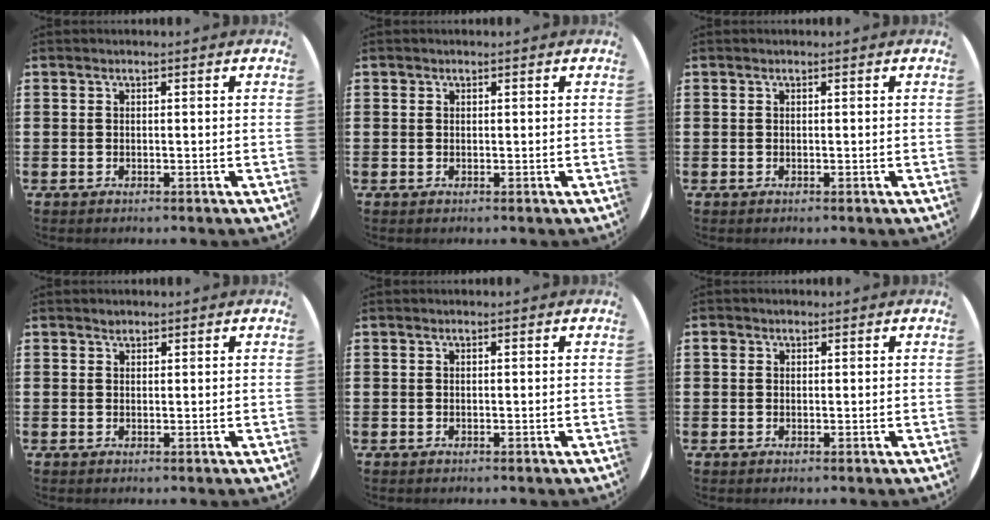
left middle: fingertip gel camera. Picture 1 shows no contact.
{"total": 0.0}
{"total": 0.0}
{"total": 0.8, "force": [0.7, 0.4, 0.0], "torque": [0.008, 0.000, 0.011]}
{"total": 0.0}
{"total": 0.8, "force": [0.4, 0.7, 0.2], "torque": [-0.005, 0.007, 0.007]}